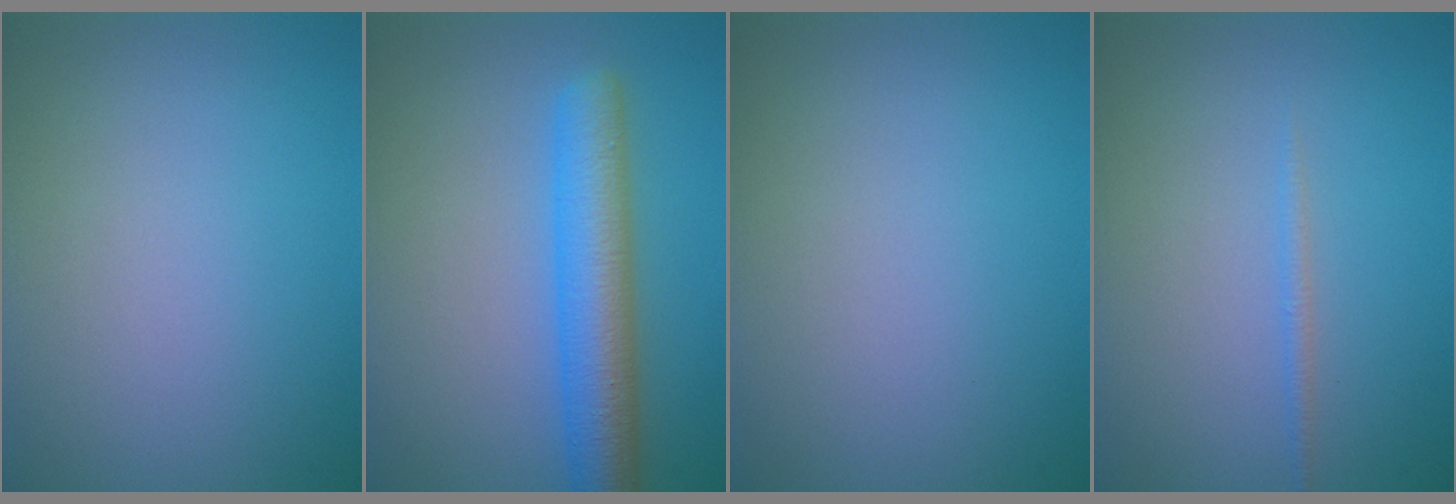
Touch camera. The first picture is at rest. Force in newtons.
{"total": 5.9, "press": 5.9, "slide": 0.2}
{"total": 0.0}
{"total": 0.7, "press": 0.7, "slide": 0.1}